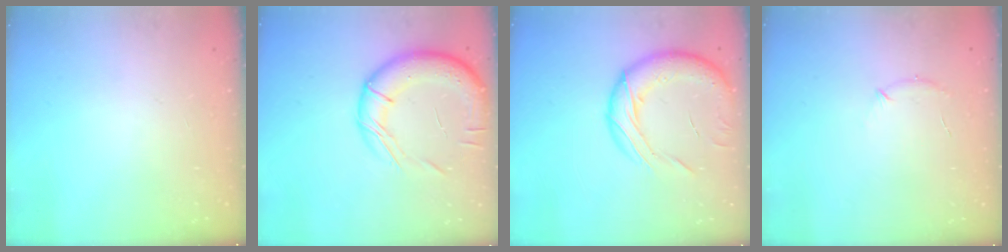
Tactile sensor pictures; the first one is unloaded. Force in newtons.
{"total": 15.7, "press": 15.5, "slide": 2.0}
{"total": 18.0, "press": 17.7, "slide": 3.4}
{"total": 6.6, "press": 6.4, "slide": 1.6}